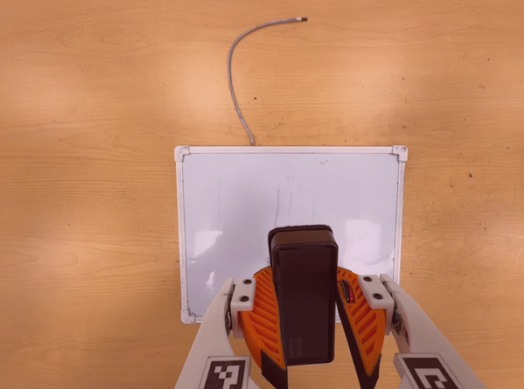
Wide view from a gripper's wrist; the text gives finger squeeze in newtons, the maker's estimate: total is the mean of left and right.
{"total": 10.3, "left": 10.7, "right": 10.0}